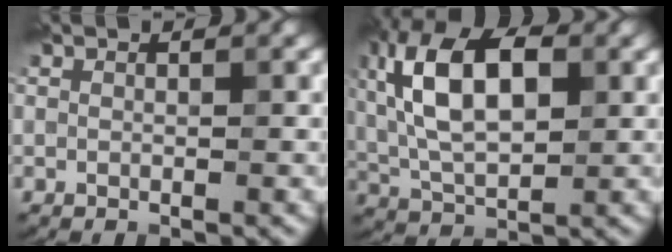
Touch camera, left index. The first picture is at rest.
{"total": 10.2, "force": [2.0, 5.2, 8.5], "torque": [-0.170, 0.020, 0.027]}